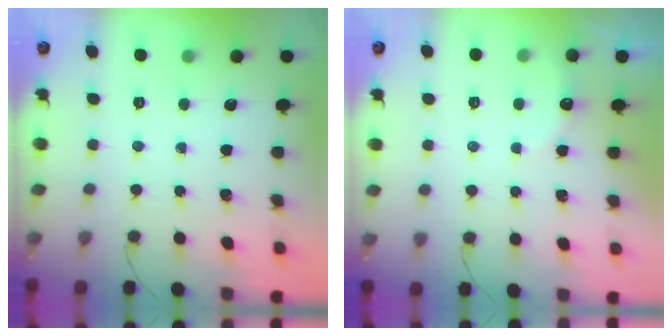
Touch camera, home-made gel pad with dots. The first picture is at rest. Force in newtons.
{"total": 5.1, "press": 5.0, "slide": 0.8}